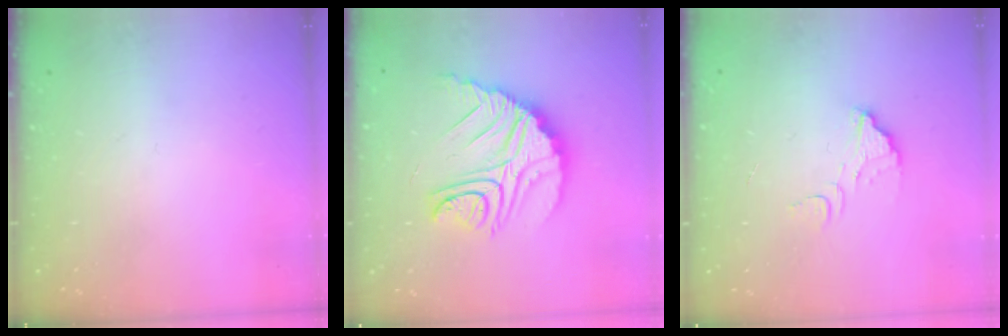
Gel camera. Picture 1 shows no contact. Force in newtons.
{"total": 16.4, "press": 16.3, "slide": 1.7}
{"total": 6.7, "press": 6.7, "slide": 0.5}